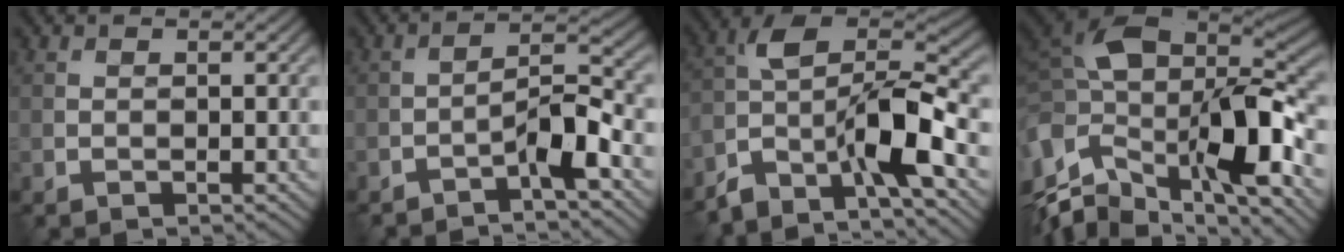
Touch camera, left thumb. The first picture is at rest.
{"total": 5.5, "force": [-3.5, 1.1, 4.1], "torque": [-0.066, 0.018, -0.068]}
{"total": 11.4, "force": [-6.6, 3.6, 8.6], "torque": [-0.150, 0.006, -0.132]}
{"total": 16.9, "force": [-1.4, 9.9, 13.7], "torque": [-0.292, -0.030, -0.014]}